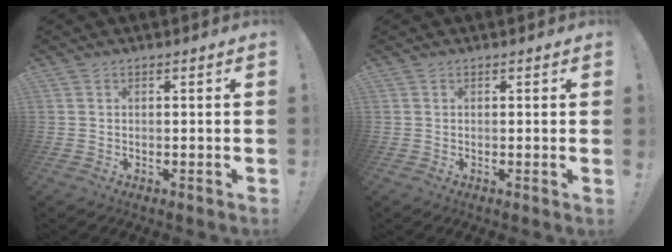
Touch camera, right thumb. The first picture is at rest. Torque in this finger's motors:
{"motor_torque": [-0.16, 0.16, 0.52, -0.09, 0.02]}